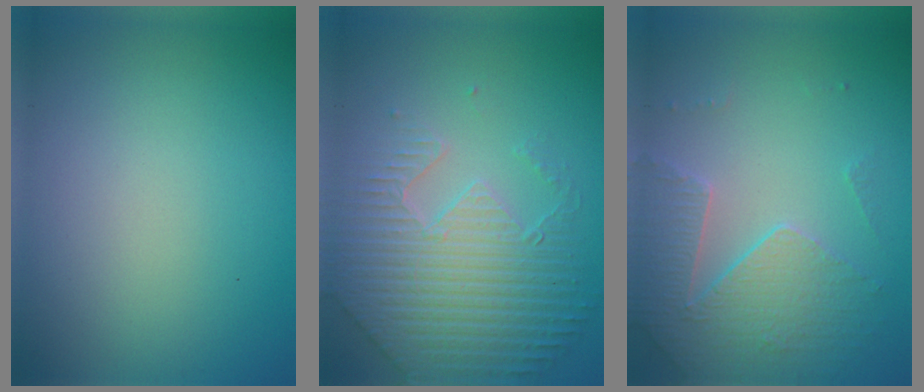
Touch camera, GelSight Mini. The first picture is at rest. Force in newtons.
{"total": 6.5, "press": 5.3, "slide": 3.8}
{"total": 3.7, "press": 3.6, "slide": 0.8}